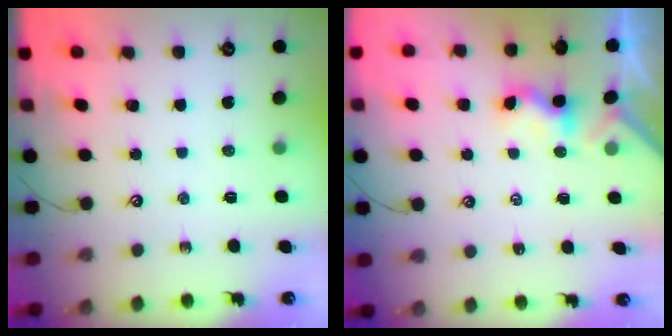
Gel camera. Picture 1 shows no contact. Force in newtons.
{"total": 1.6, "press": 1.5, "slide": 0.5}